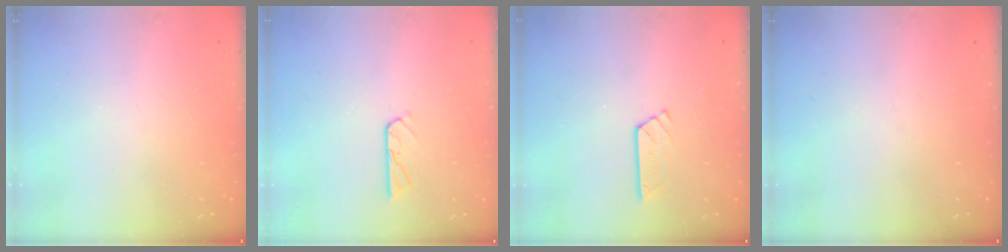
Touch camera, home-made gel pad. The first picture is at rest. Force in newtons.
{"total": 4.6, "press": 4.6, "slide": 0.6}
{"total": 3.9, "press": 3.9, "slide": 0.4}
{"total": 0.0}